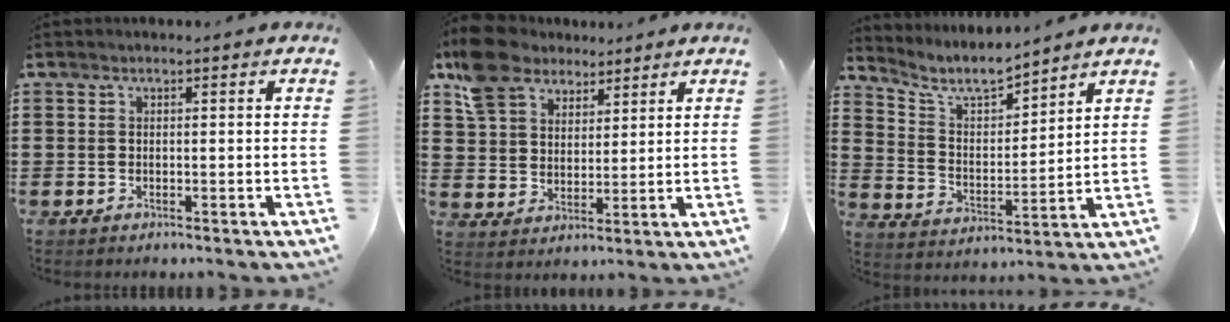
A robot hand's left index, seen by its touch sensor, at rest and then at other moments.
{"total": 8.5, "force": [6.8, 4.7, 2.1], "torque": [-0.065, -0.011, 0.128]}
{"total": 7.3, "force": [6.6, 1.2, 3.0], "torque": [-0.085, -0.035, 0.115]}